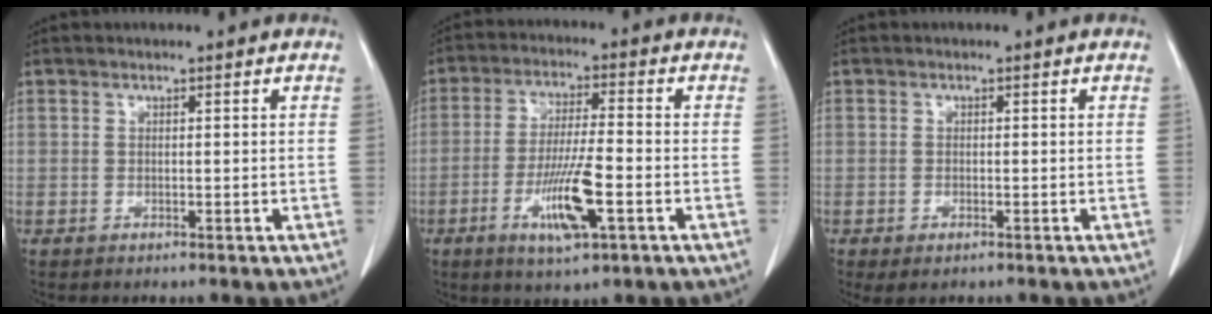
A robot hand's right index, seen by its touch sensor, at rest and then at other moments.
{"total": 9.6, "force": [-3.7, 1.3, 8.8], "torque": [-0.167, -0.011, -0.063]}
{"total": 1.8, "force": [-1.0, 0.8, 1.2], "torque": [-0.026, -0.005, -0.008]}